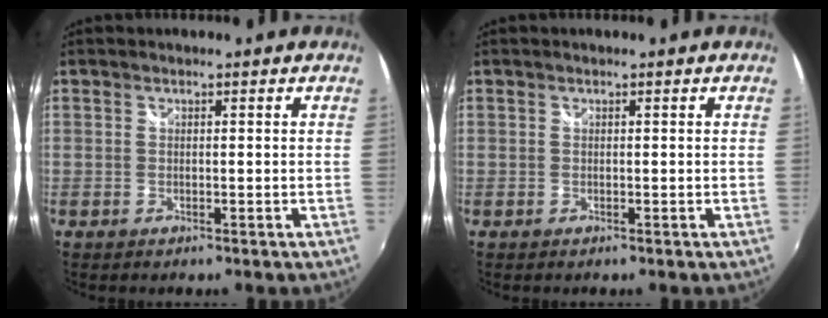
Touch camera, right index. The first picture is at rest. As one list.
[{"total": 0.0}]